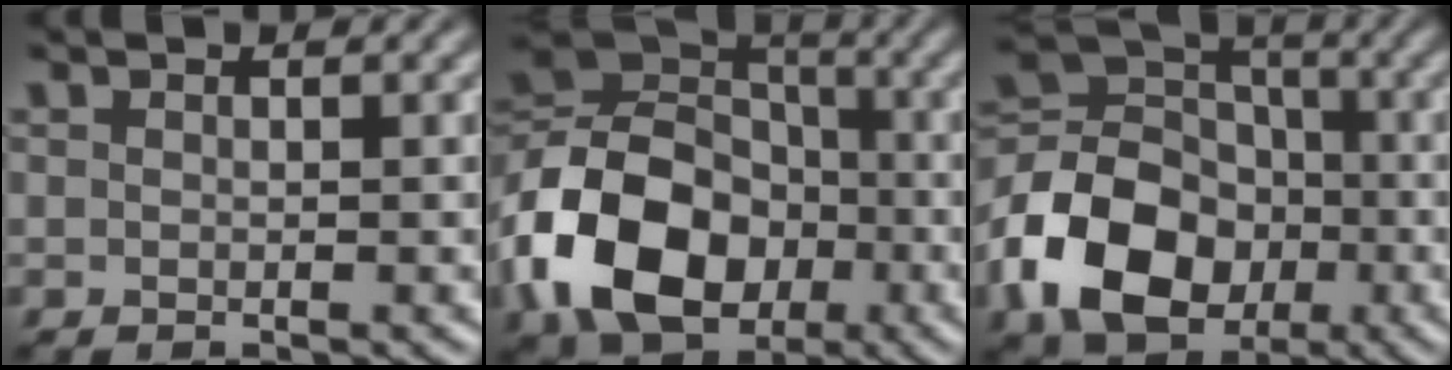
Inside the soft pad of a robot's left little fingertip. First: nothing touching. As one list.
[{"total": 14.0, "force": [-4.7, 10.3, 8.3], "torque": [-0.181, -0.007, -0.101]}, {"total": 11.2, "force": [-4.0, 8.1, 6.5], "torque": [-0.133, 0.005, -0.088]}]